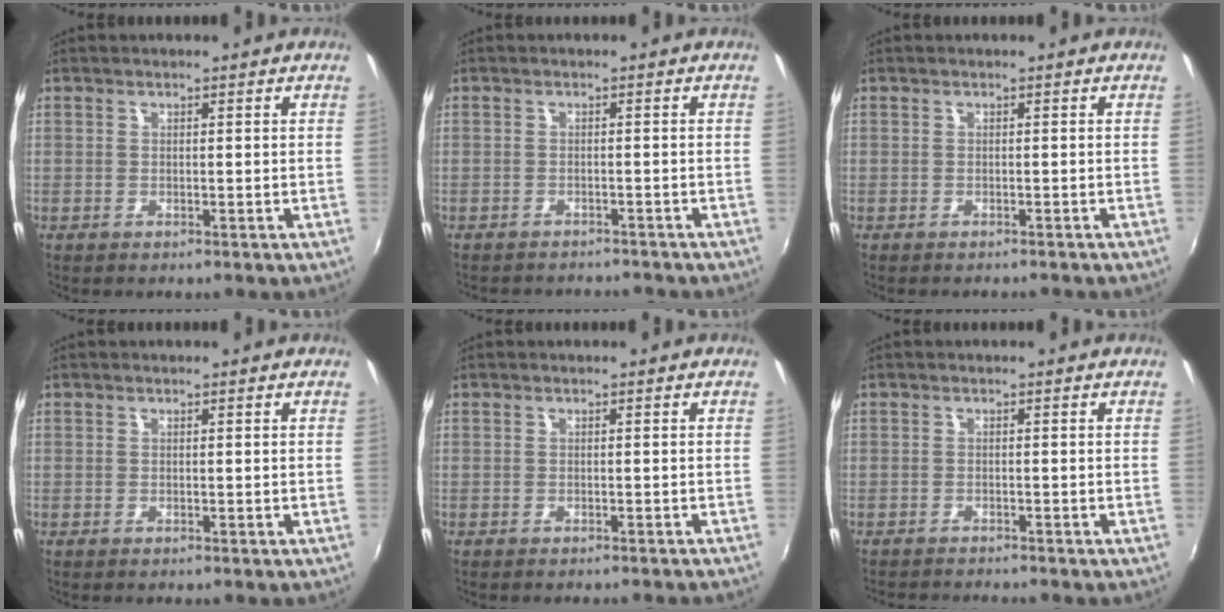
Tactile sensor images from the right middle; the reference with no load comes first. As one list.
[{"total": 5.6, "force": [-5.2, 1.6, 1.4], "torque": [-0.039, -0.008, -0.072]}, {"total": 2.0, "force": [-1.8, 0.4, 0.7], "torque": [-0.018, -0.010, -0.026]}, {"total": 0.0}, {"total": 1.7, "force": [-1.5, 0.2, 0.6], "torque": [-0.015, -0.010, -0.022]}, {"total": 3.2, "force": [-3.1, 0.0, 0.7], "torque": [-0.026, -0.014, -0.055]}]